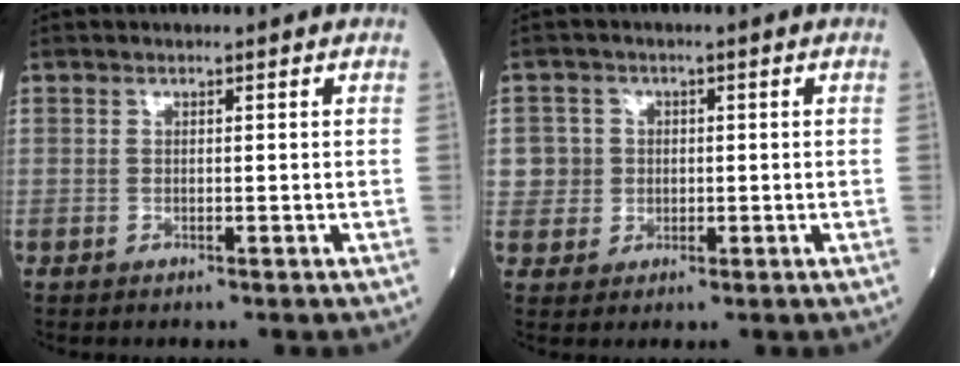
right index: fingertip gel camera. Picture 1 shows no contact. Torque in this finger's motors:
{"motor_torque": [-0.04, -0.01, -0.05, 0.02]}